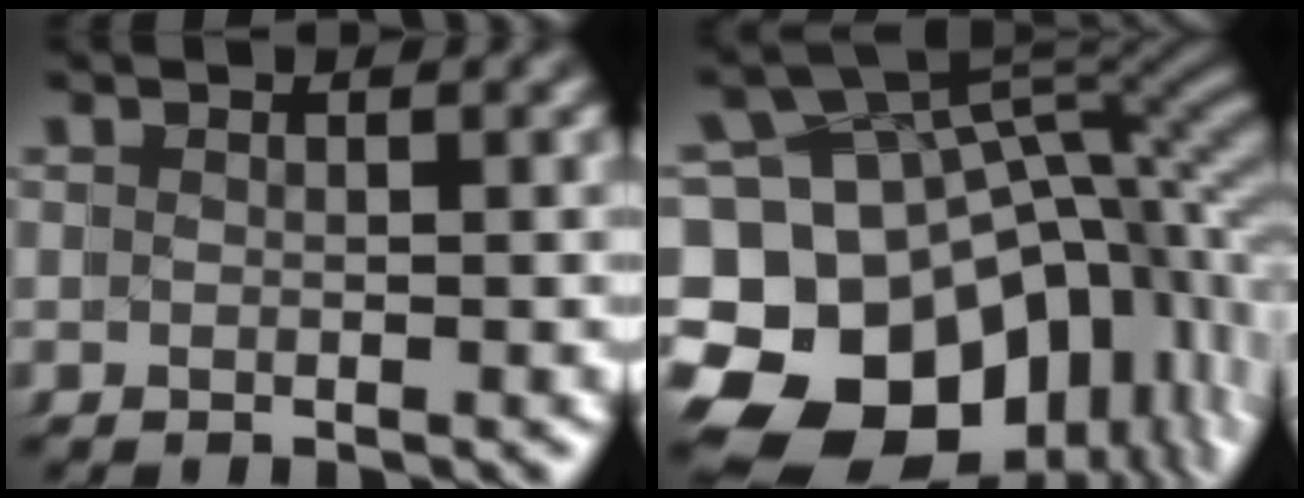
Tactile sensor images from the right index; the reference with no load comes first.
{"total": 21.8, "force": [-4.2, 17.2, 12.6], "torque": [-0.229, -0.068, -0.056]}